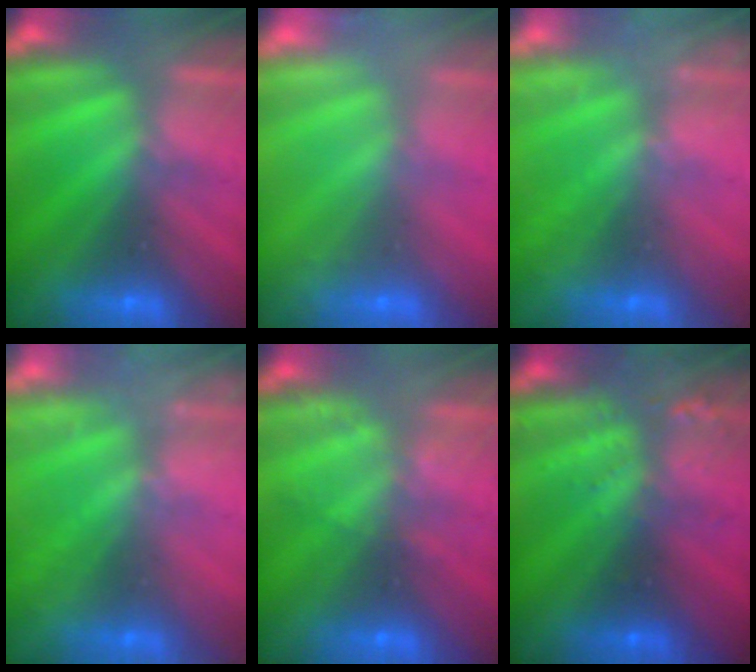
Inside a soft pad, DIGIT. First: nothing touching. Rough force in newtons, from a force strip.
{"total": 2.3}
{"total": 2.2}
{"total": 2.2}
{"total": 2.2}
{"total": 3.4}